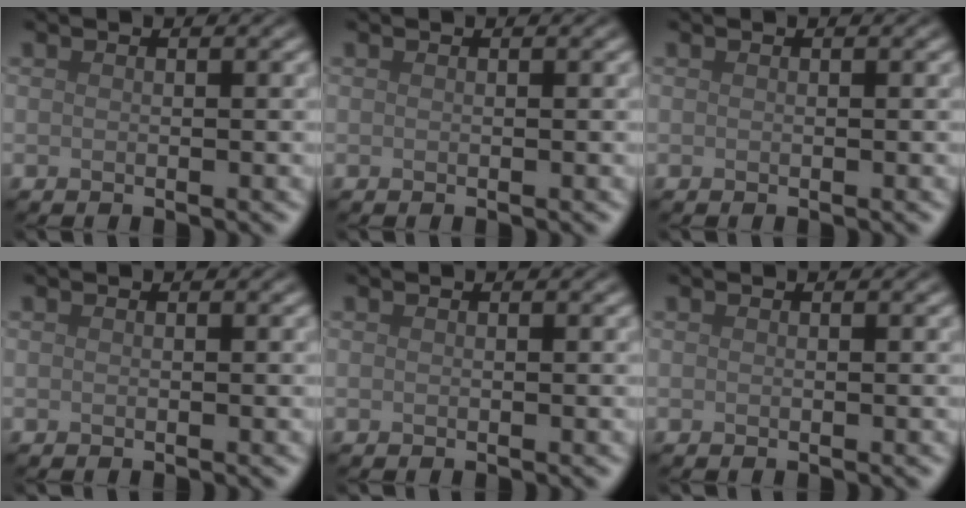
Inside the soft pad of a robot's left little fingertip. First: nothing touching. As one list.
[{"total": 0.0}, {"total": 0.0}, {"total": 0.0}, {"total": 0.0}, {"total": 0.0}]